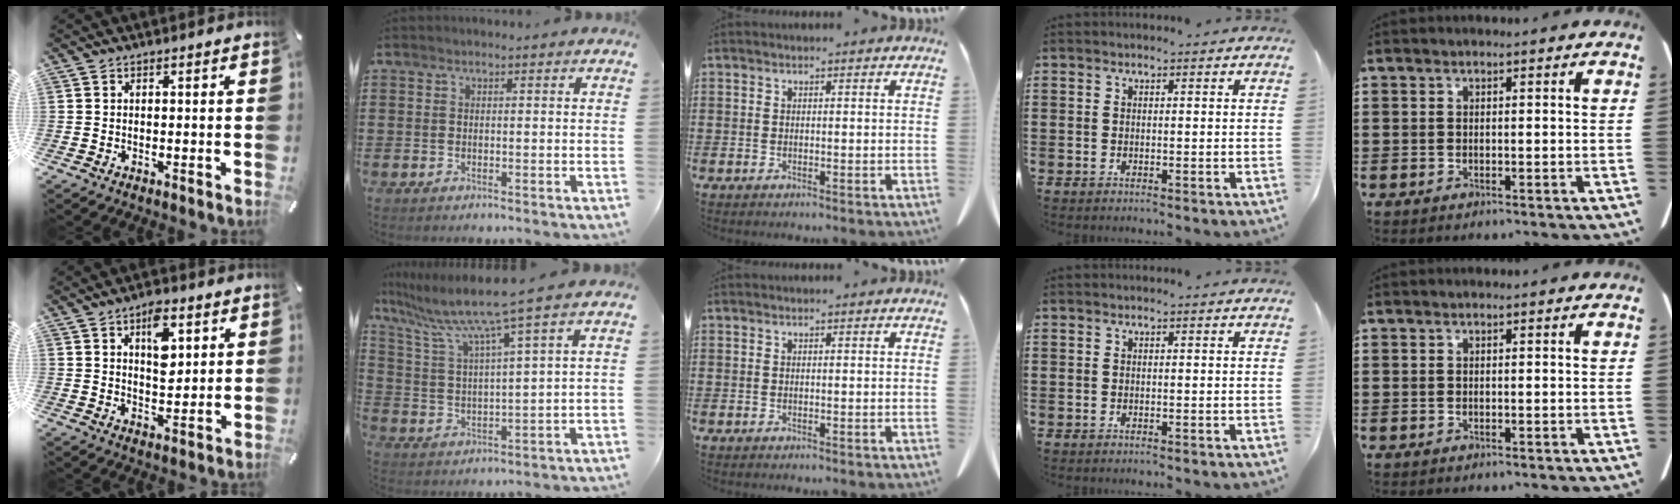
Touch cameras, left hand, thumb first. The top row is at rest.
{"thumb": {"total": 8.7, "force": [3.6, 4.8, 6.3], "torque": [-0.084, -0.011, 0.058]}, "index": {"total": 7.9, "force": [5.9, -0.9, 5.2], "torque": [-0.125, -0.037, 0.094]}}